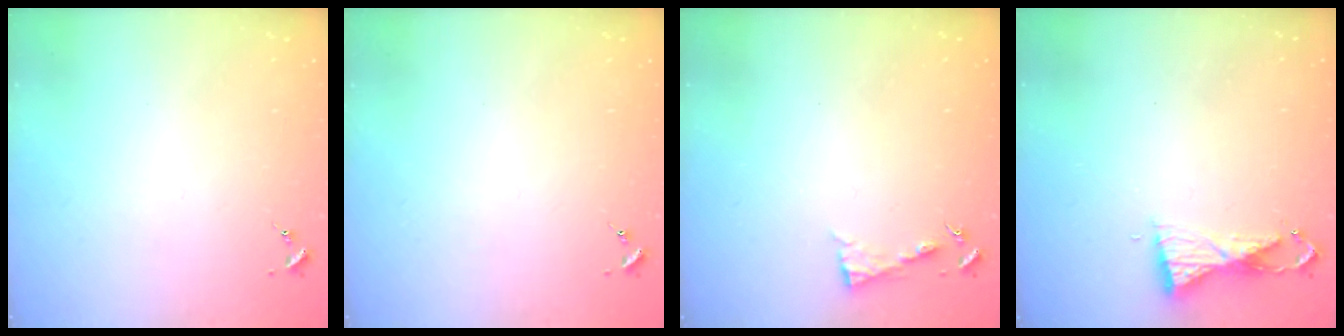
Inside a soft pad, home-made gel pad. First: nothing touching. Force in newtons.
{"total": 0.0}
{"total": 3.9, "press": 3.9, "slide": 0.4}
{"total": 6.2, "press": 6.1, "slide": 0.6}